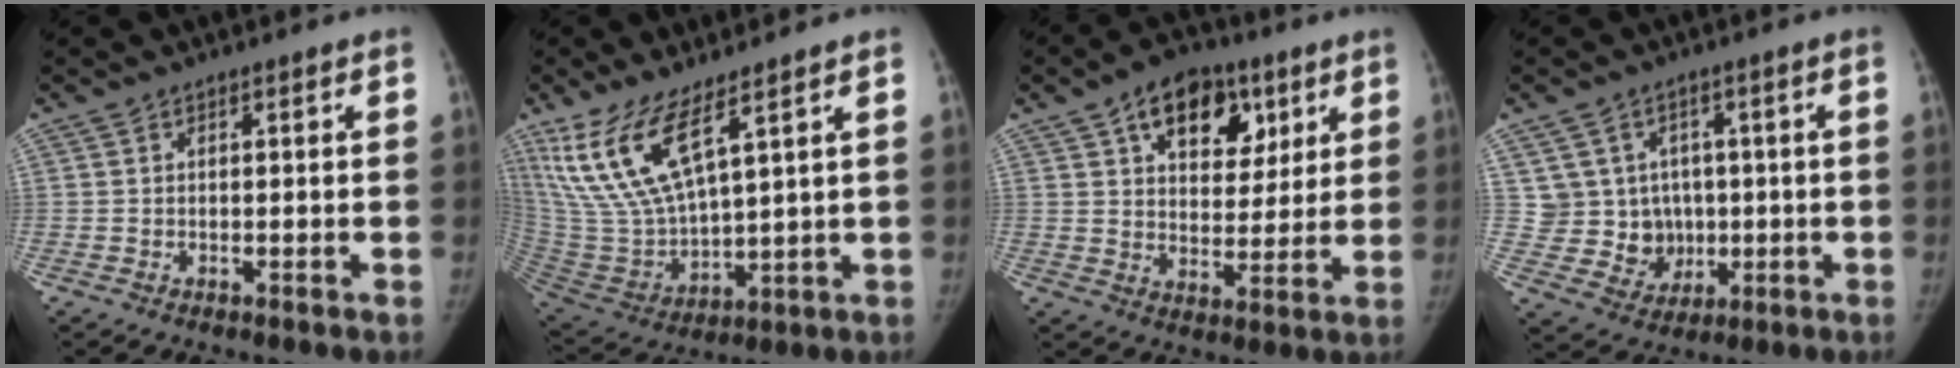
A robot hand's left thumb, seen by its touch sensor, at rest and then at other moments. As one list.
[{"total": 15.2, "force": [9.1, 5.0, 11.1], "torque": [-0.232, -0.041, 0.201]}, {"total": 14.5, "force": [6.9, 9.3, 8.8], "torque": [-0.085, -0.016, 0.107]}, {"total": 8.9, "force": [1.0, 8.6, 2.3], "torque": [0.006, 0.005, 0.032]}]